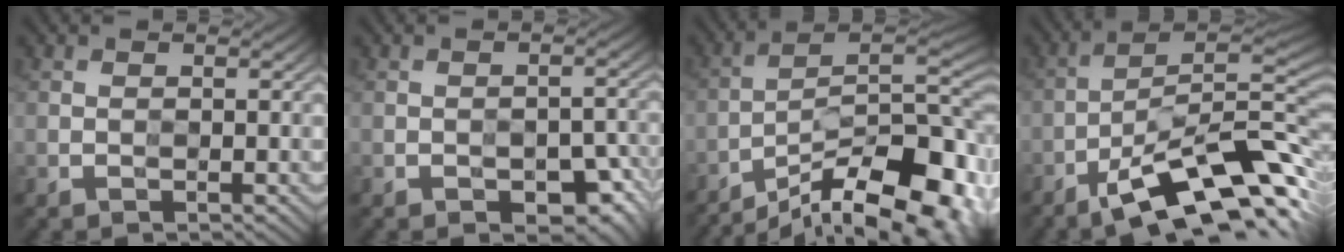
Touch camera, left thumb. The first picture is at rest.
{"total": 5.5, "force": [-2.8, 2.7, 3.9], "torque": [-0.051, 0.000, -0.032]}
{"total": 17.1, "force": [-11.4, 4.6, 11.8], "torque": [-0.164, -0.003, -0.184]}
{"total": 14.1, "force": [-7.3, 3.9, 11.5], "torque": [-0.197, -0.004, -0.129]}